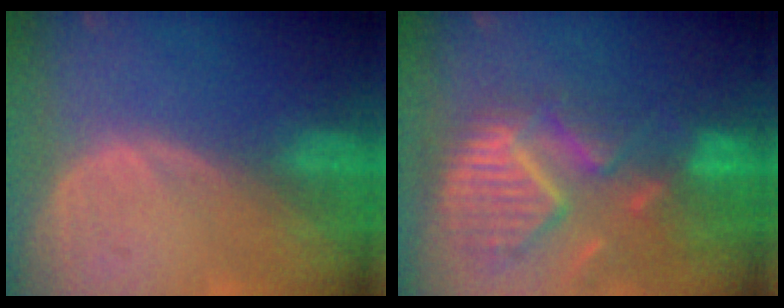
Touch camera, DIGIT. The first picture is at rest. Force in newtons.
{"total": 11.9, "press": 10.3, "slide": 5.9}